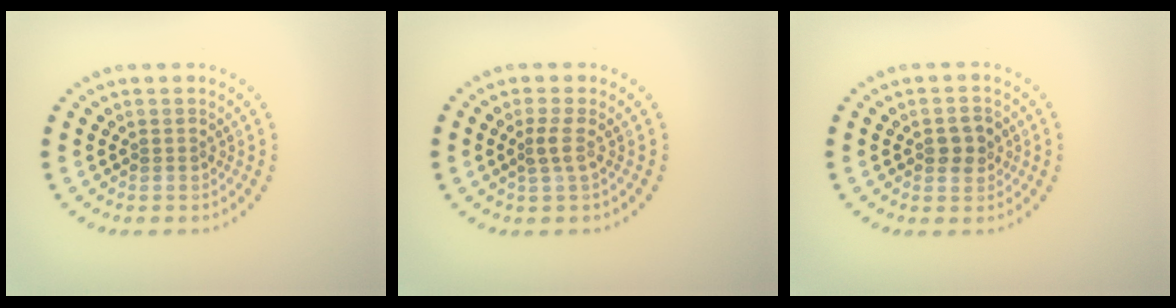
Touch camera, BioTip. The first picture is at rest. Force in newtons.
{"total": 1.4, "press": 1.1, "slide": 0.9}
{"total": 2.3, "press": 2.3, "slide": 0.1}